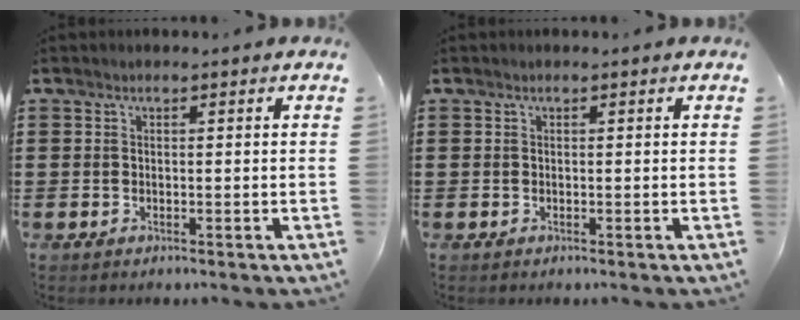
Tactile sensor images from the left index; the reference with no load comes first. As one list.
[{"total": 0.0}]